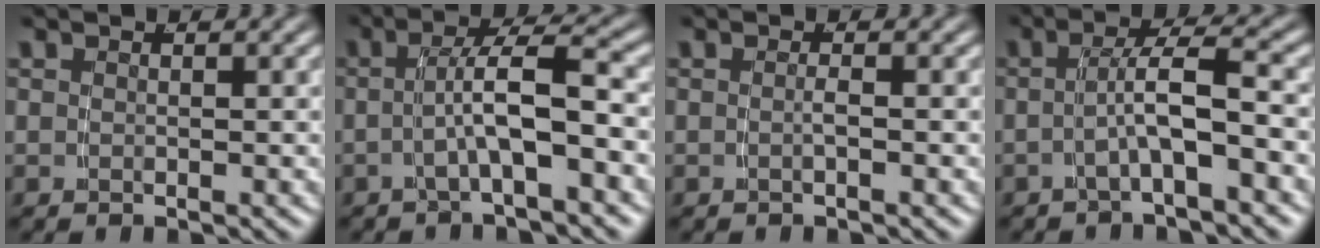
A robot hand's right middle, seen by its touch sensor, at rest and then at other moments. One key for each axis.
{"total": 4.2, "fx": -1.4, "fy": 0.5, "fz": 3.9, "tx": -0.061, "ty": 0.011, "tz": -0.025}
{"total": 0.8, "fx": -0.6, "fy": -0.4, "fz": 0.5, "tx": -0.009, "ty": 0.000, "tz": -0.010}
{"total": 3.5, "fx": -1.8, "fy": -0.1, "fz": 3.0, "tx": -0.049, "ty": 0.009, "tz": -0.030}